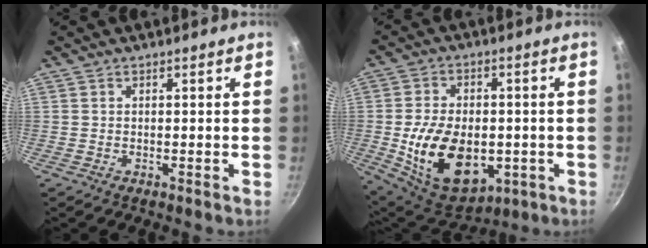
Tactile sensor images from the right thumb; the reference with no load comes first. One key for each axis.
{"total": 18.8, "fx": -3.2, "fy": 12.2, "fz": 13.9, "tx": -0.217, "ty": -0.001, "tz": -0.033}